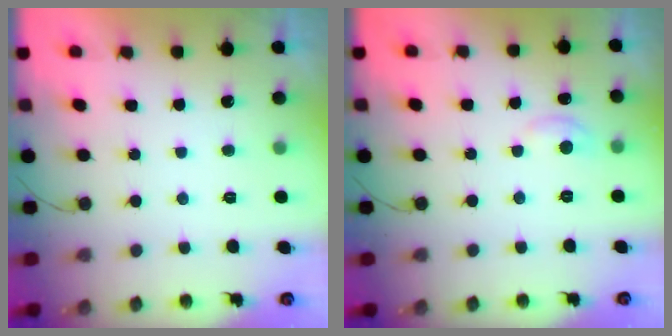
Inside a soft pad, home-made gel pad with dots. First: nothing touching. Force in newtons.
{"total": 6.5, "press": 6.5, "slide": 0.6}